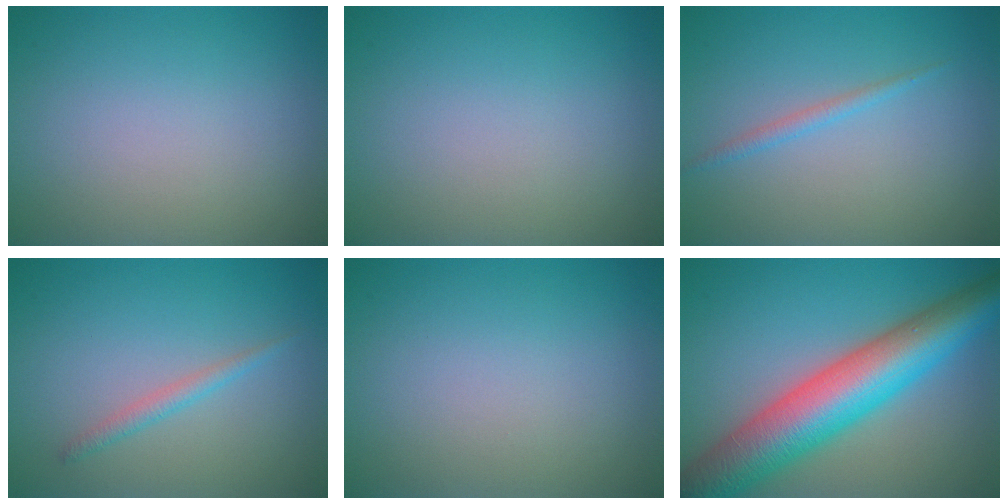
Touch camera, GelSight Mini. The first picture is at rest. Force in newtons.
{"total": 0.0}
{"total": 1.1, "press": 1.1, "slide": 0.0}
{"total": 1.3, "press": 1.3, "slide": 0.1}
{"total": 0.0}
{"total": 11.0, "press": 10.9, "slide": 0.3}